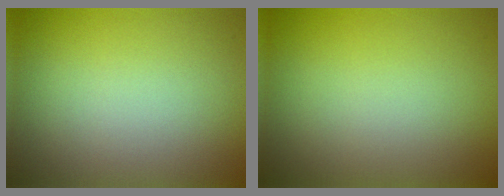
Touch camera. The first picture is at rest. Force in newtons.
{"total": 0.0}